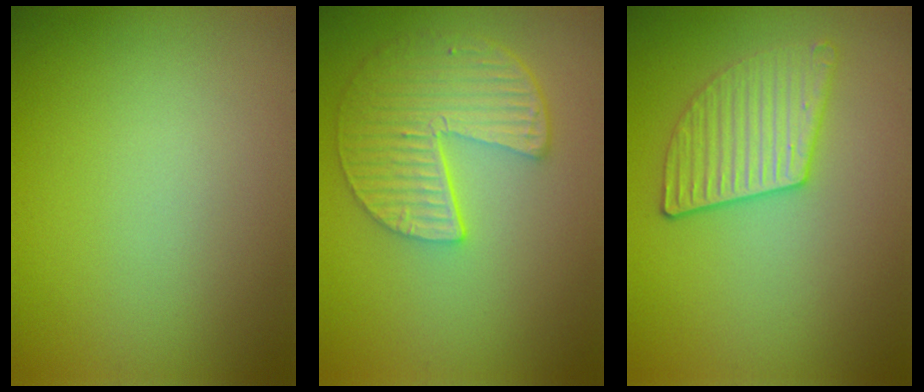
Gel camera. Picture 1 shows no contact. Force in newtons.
{"total": 5.8, "press": 4.5, "slide": 3.6}
{"total": 3.0, "press": 2.9, "slide": 0.4}